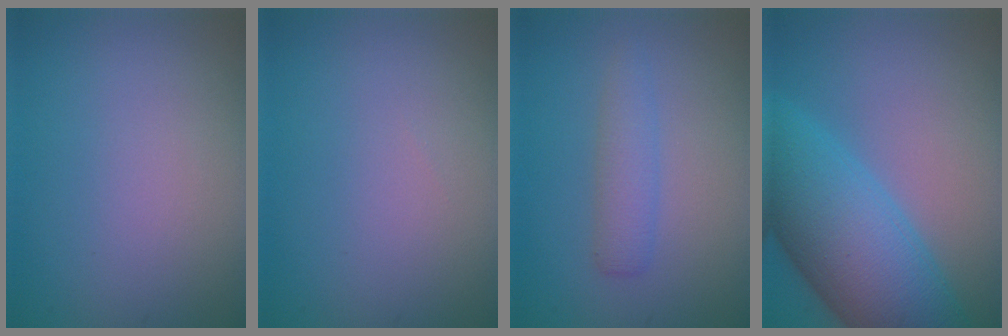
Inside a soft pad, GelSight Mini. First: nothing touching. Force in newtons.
{"total": 0.0}
{"total": 2.1, "press": 2.1, "slide": 0.1}
{"total": 10.5, "press": 10.5, "slide": 0.4}